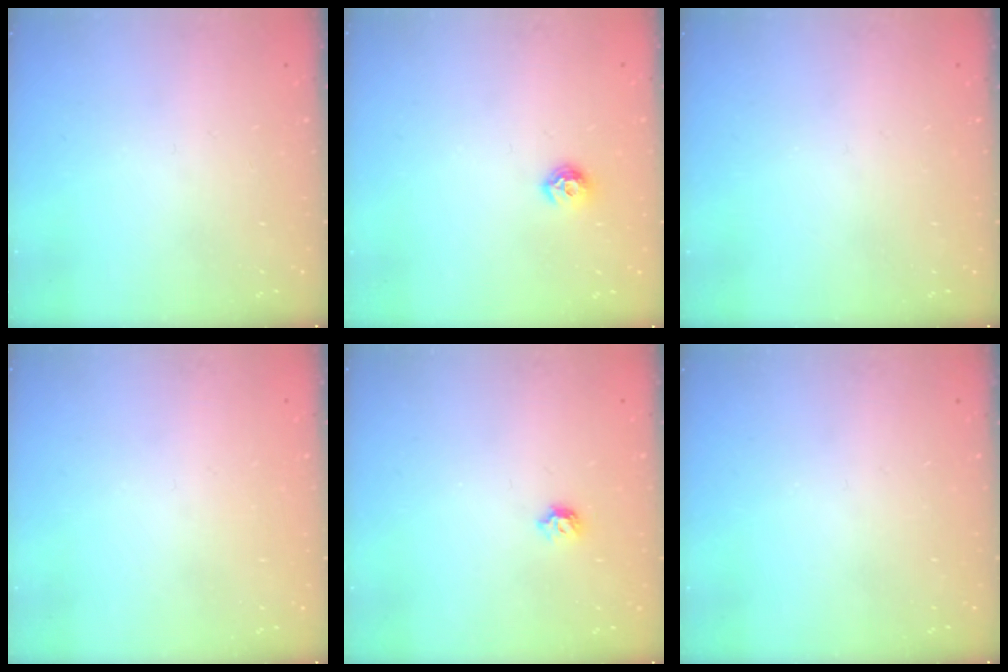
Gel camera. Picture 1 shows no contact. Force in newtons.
{"total": 7.5, "press": 7.4, "slide": 0.7}
{"total": 0.0}
{"total": 0.7, "press": 0.7, "slide": 0.1}
{"total": 5.4, "press": 5.4, "slide": 0.9}
{"total": 0.0}